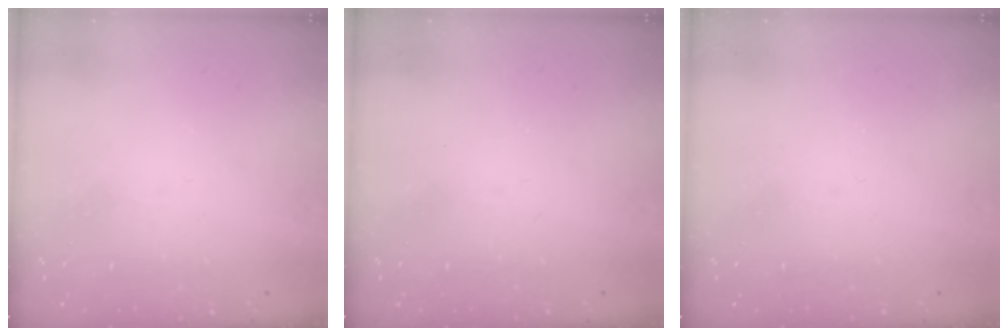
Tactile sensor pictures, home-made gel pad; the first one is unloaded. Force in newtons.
{"total": 2.1, "press": 2.0, "slide": 0.4}
{"total": 0.0}